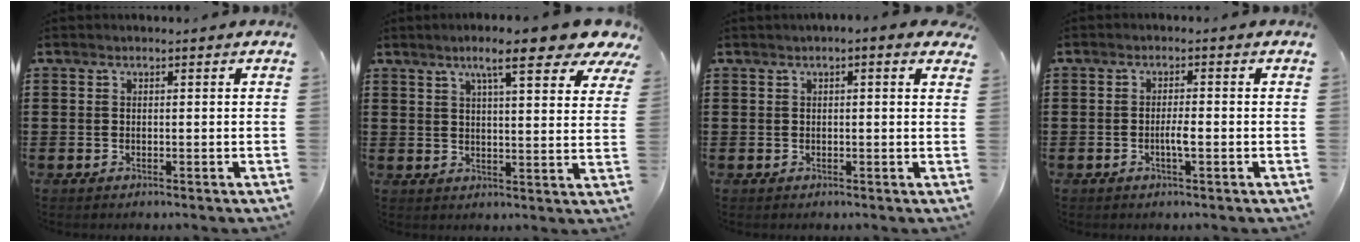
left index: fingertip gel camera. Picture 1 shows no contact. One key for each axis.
{"total": 9.5, "fx": 6.9, "fy": 1.6, "fz": 6.3, "tx": -0.110, "ty": -0.019, "tz": 0.114}
{"total": 1.0, "fx": 0.2, "fy": 0.4, "fz": 0.9, "tx": -0.019, "ty": 0.004, "tz": 0.002}
{"total": 2.4, "fx": -0.8, "fy": 0.4, "fz": 2.3, "tx": -0.043, "ty": 0.001, "tz": -0.014}